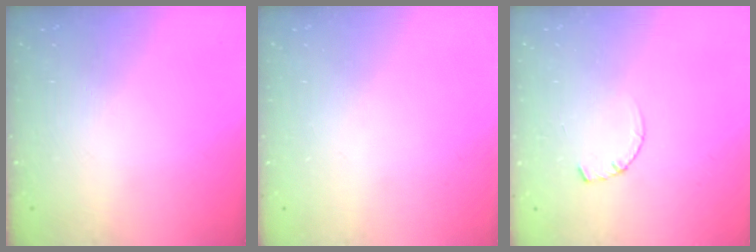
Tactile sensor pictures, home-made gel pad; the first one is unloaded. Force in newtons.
{"total": 0.0}
{"total": 3.3, "press": 3.3, "slide": 0.3}